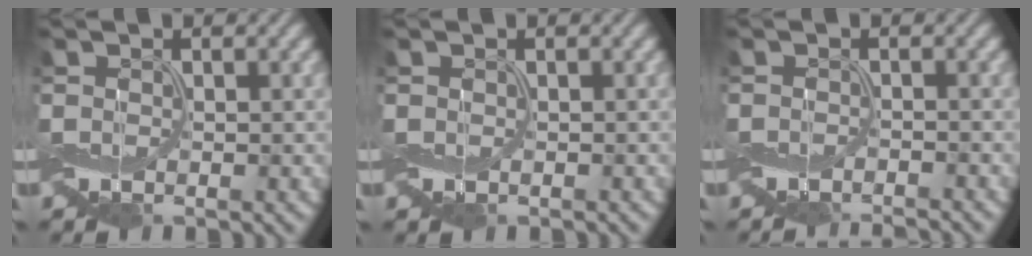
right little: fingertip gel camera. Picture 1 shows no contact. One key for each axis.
{"total": 0.0}
{"total": 2.6, "fx": -2.4, "fy": 0.1, "fz": 0.9, "tx": -0.006, "ty": -0.009, "tz": -0.045}